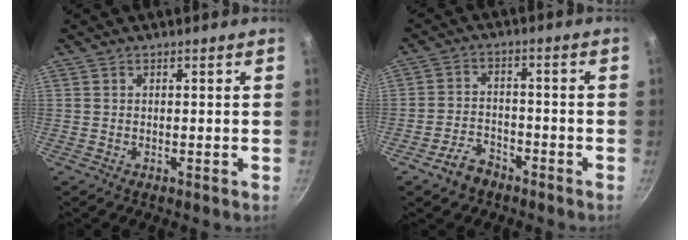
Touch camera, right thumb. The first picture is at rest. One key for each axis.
{"total": 5.7, "fx": -3.9, "fy": 3.5, "fz": 2.3, "tx": -0.032, "ty": 0.039, "tz": -0.071}